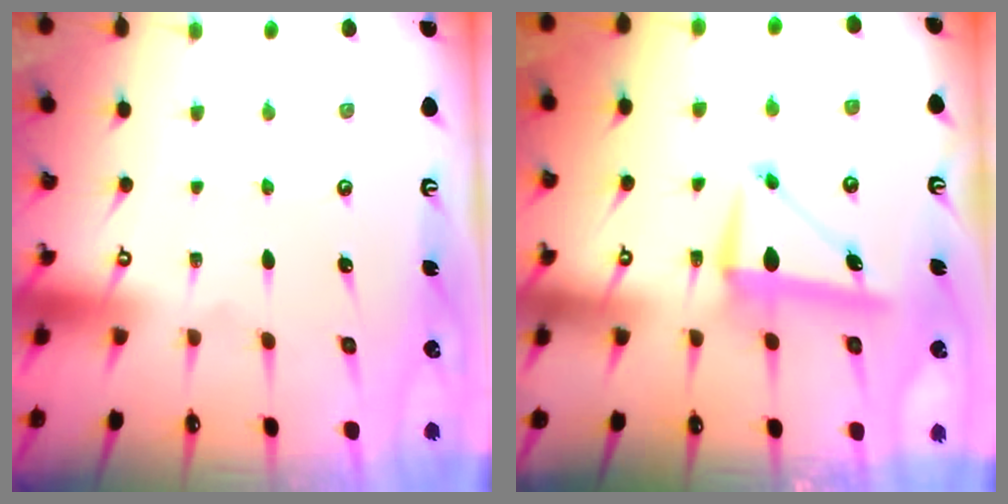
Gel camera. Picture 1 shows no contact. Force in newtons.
{"total": 7.5, "press": 7.4, "slide": 1.0}